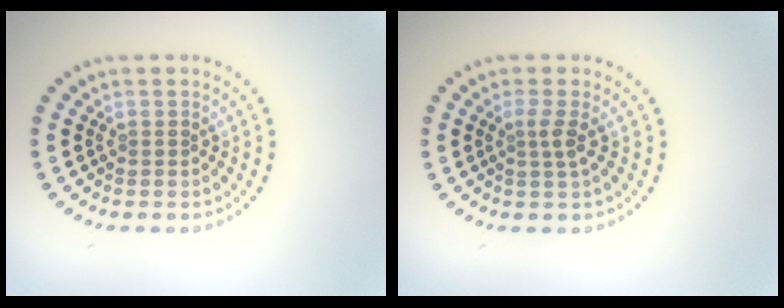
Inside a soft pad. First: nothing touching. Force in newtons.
{"total": 1.5, "press": 1.0, "slide": 1.1}